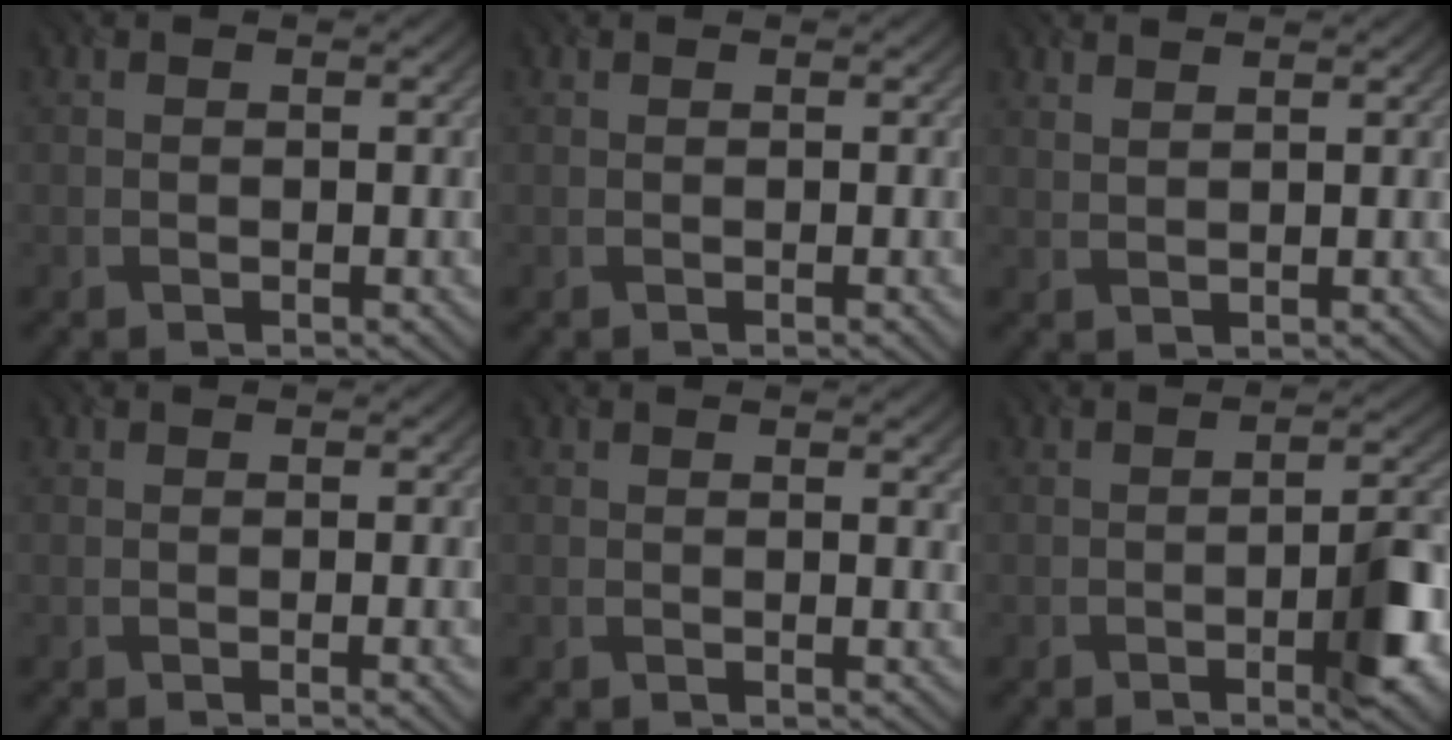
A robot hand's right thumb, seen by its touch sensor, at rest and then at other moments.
{"total": 0.5, "force": [0.3, 0.0, 0.4], "torque": [-0.008, 0.005, 0.006]}
{"total": 2.3, "force": [2.0, 0.5, 1.0], "torque": [-0.019, -0.002, 0.034]}
{"total": 1.6, "force": [0.2, 0.3, 1.6], "torque": [-0.024, 0.005, 0.004]}
{"total": 1.4, "force": [1.1, 0.2, 0.9], "torque": [-0.016, -0.001, 0.020]}
{"total": 6.6, "force": [-1.8, 1.6, 6.1], "torque": [-0.090, 0.000, -0.028]}